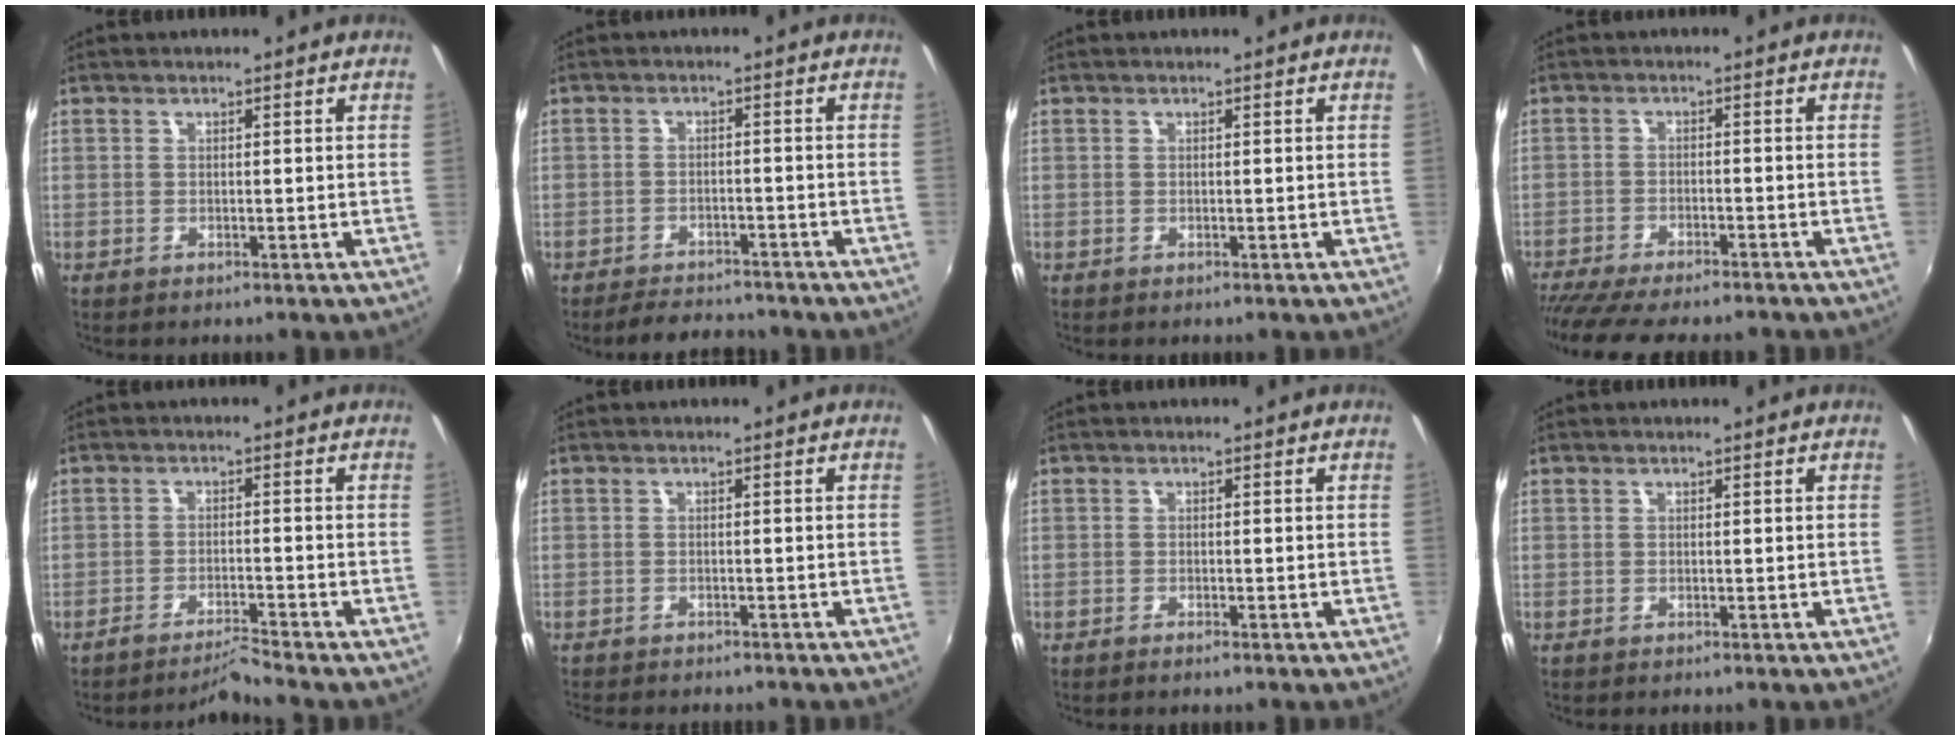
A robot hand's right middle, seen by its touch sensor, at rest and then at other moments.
{"total": 7.3, "force": [-6.6, 2.2, 2.1], "torque": [-0.061, 0.005, -0.096]}
{"total": 0.0}
{"total": 13.7, "force": [-11.9, 2.4, 6.4], "torque": [-0.135, -0.034, -0.182]}
{"total": 3.8, "force": [-3.5, -1.5, 0.4], "torque": [-0.024, 0.005, -0.065]}
{"total": 4.7, "force": [-4.4, 0.9, 1.6], "torque": [-0.041, -0.016, -0.066]}
{"total": 1.1, "force": [-0.9, 0.1, 0.5], "torque": [-0.014, -0.002, -0.020]}
{"total": 0.0}